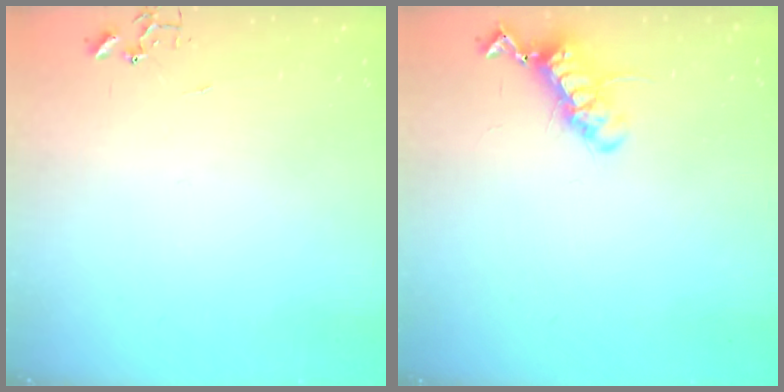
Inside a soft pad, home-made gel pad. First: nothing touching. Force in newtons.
{"total": 11.8, "press": 11.7, "slide": 1.4}